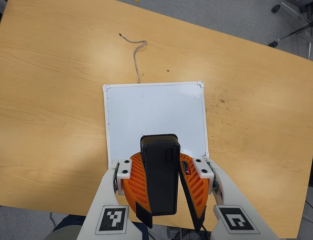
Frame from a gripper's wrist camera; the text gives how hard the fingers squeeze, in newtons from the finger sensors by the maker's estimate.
{"total": 11.0, "left": 10.9, "right": 11.1}